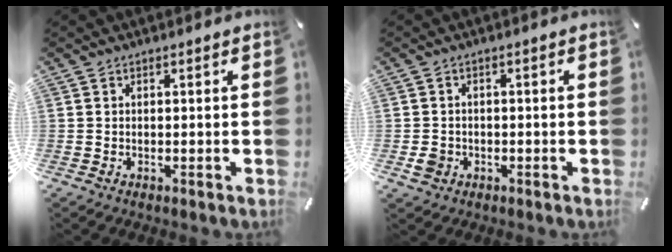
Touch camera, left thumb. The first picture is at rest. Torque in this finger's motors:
{"motor_torque": [0.11, 0.67, 0.05, -0.05, 0.08]}